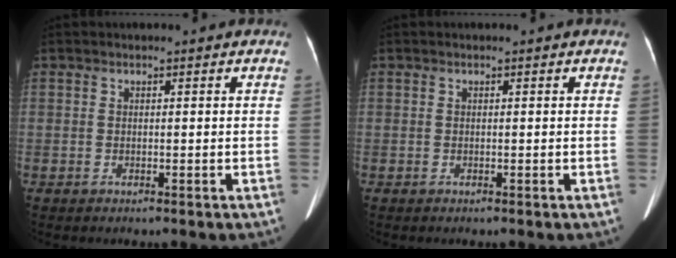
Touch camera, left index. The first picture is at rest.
{"total": 0.0}